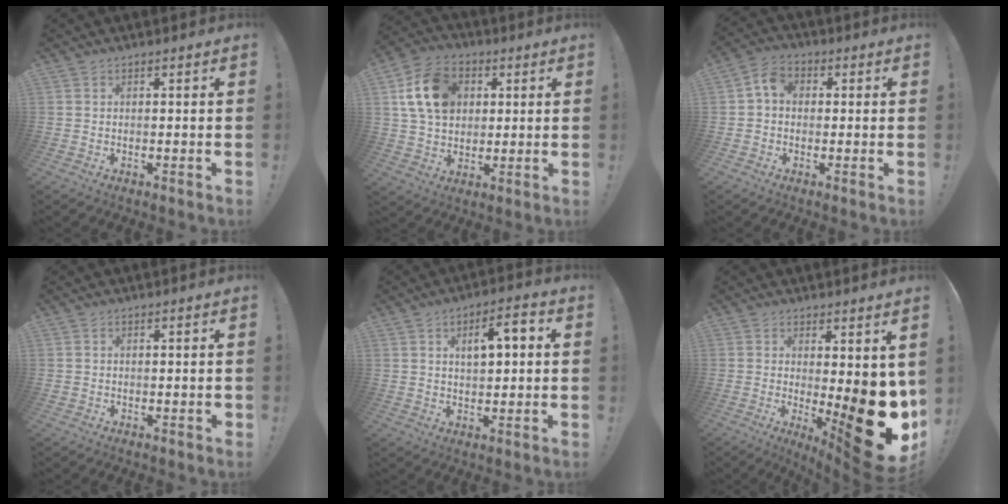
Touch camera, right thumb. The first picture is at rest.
{"total": 16.1, "force": [4.3, 12.2, 9.5], "torque": [-0.147, -0.003, 0.088]}
{"total": 6.2, "force": [0.7, 4.8, 3.9], "torque": [-0.066, 0.013, 0.018]}
{"total": 1.0, "force": [-0.5, 0.7, 0.5], "torque": [-0.011, 0.006, -0.007]}
{"total": 7.6, "force": [1.7, 3.6, 6.5], "torque": [-0.084, -0.004, 0.021]}
{"total": 16.8, "force": [-3.6, 5.5, 15.4], "torque": [-0.170, -0.006, -0.036]}